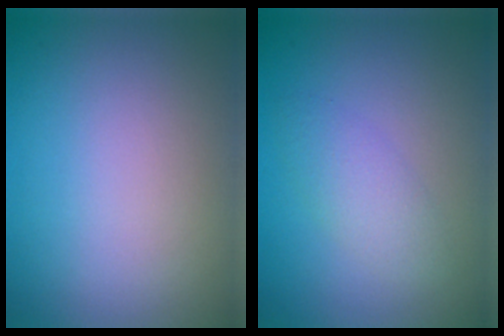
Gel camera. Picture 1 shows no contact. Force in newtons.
{"total": 2.2, "press": 2.2, "slide": 0.1}